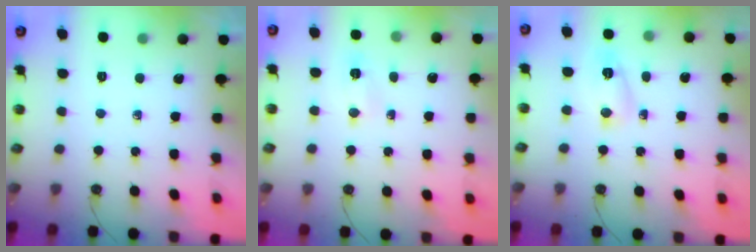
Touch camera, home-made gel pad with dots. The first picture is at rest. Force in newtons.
{"total": 3.8, "press": 3.7, "slide": 0.5}
{"total": 3.9, "press": 3.9, "slide": 0.4}